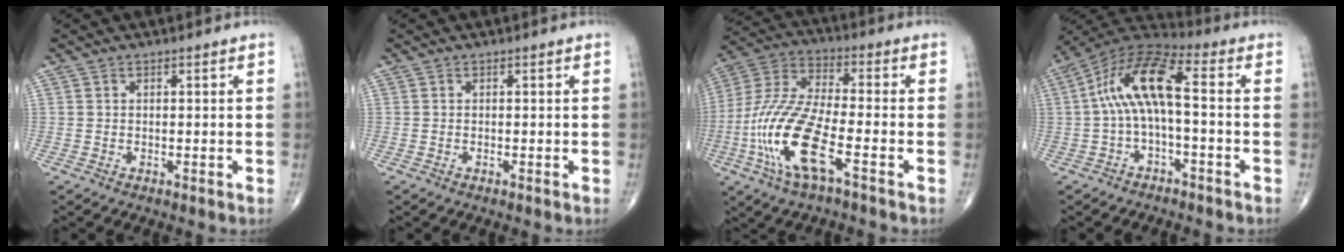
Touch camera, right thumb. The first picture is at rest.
{"total": 0.0}
{"total": 17.1, "force": [-6.0, 5.1, 15.2], "torque": [-0.339, 0.021, -0.119]}
{"total": 12.4, "force": [-0.4, 4.2, 11.6], "torque": [-0.231, 0.054, -0.016]}